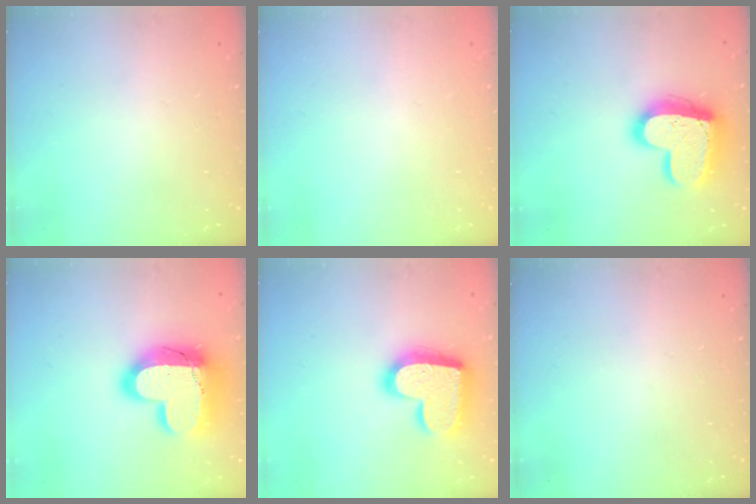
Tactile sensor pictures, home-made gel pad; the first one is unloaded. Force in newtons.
{"total": 0.0}
{"total": 19.3, "press": 19.2, "slide": 2.0}
{"total": 20.9, "press": 20.9, "slide": 1.8}
{"total": 20.3, "press": 20.3, "slide": 1.4}
{"total": 0.0}